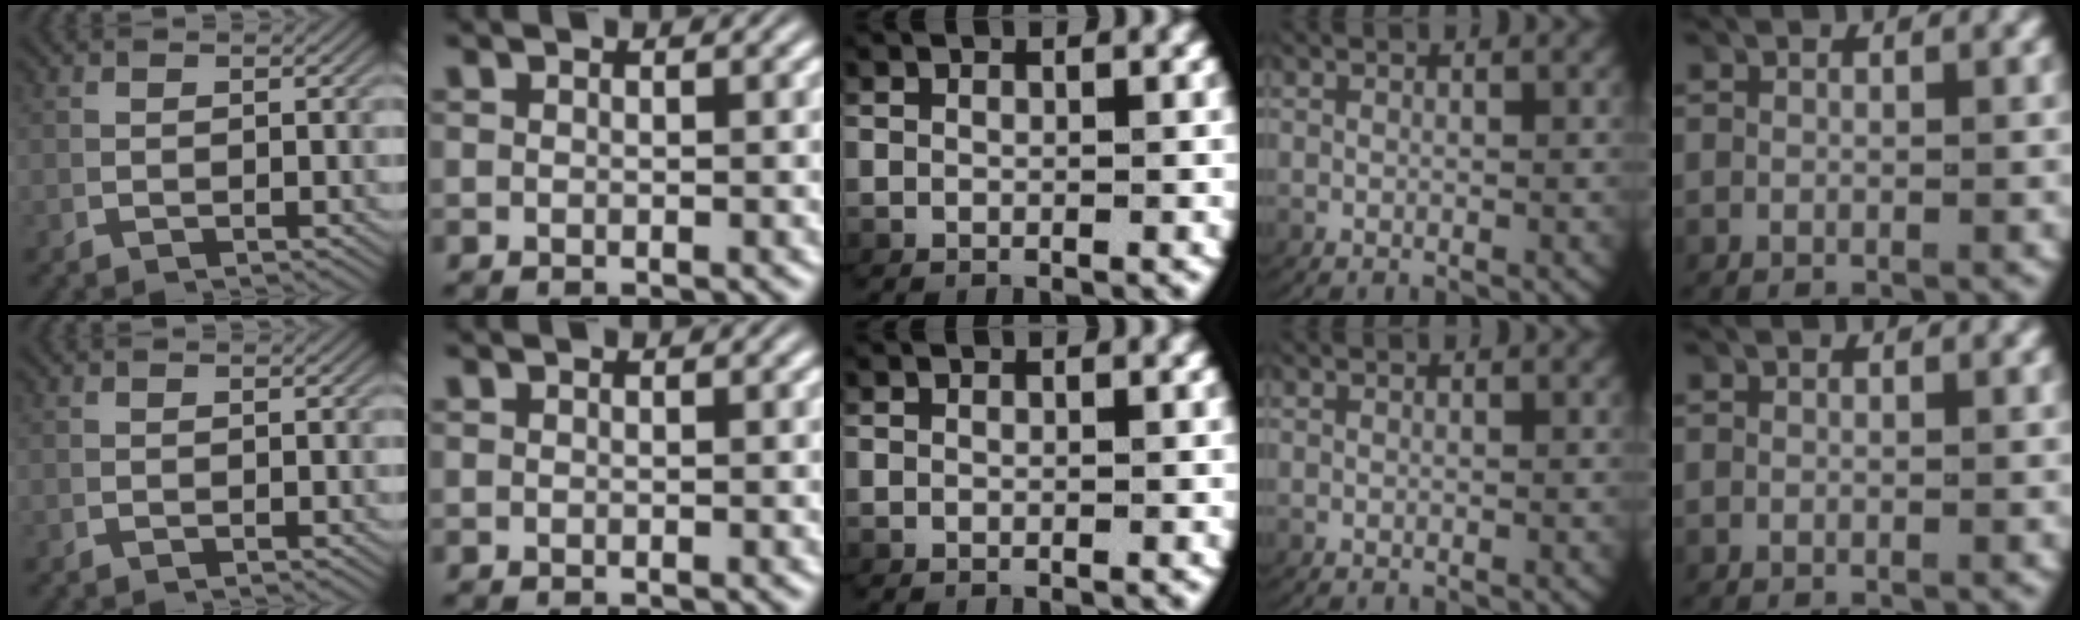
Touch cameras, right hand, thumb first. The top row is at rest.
{}